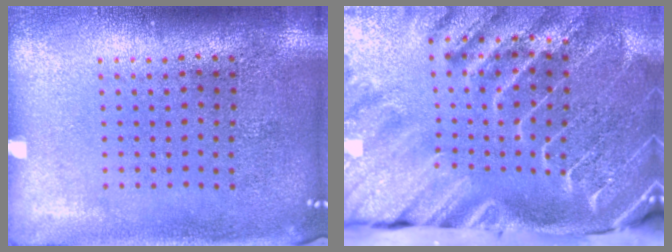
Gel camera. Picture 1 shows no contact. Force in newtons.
{"total": 4.7, "press": 3.5, "slide": 3.2}